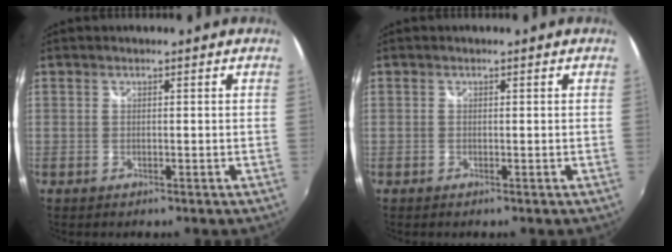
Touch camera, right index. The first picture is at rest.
{"total": 0.0}